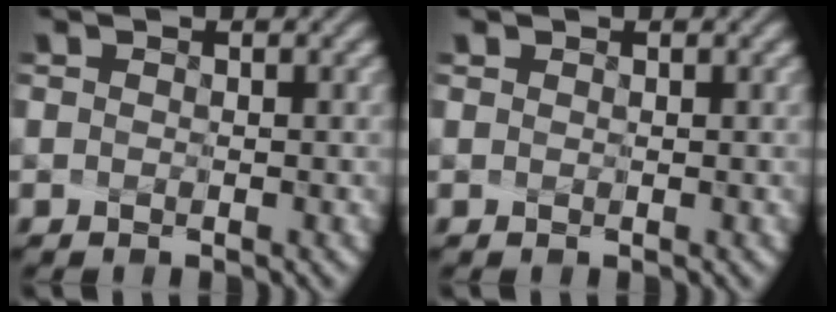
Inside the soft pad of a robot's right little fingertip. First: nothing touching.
{"total": 0.0}